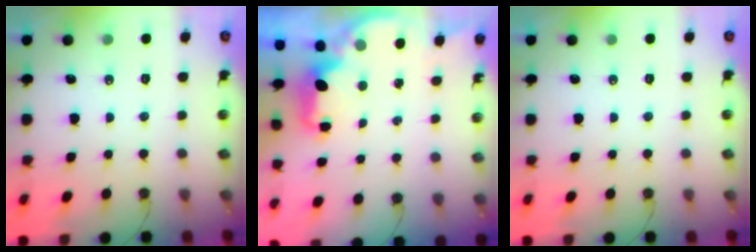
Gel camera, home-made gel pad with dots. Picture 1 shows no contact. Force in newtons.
{"total": 2.8, "press": 2.6, "slide": 0.9}
{"total": 0.0}